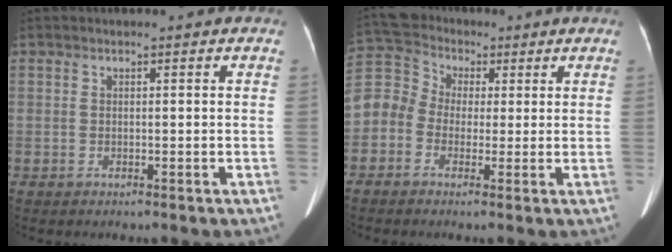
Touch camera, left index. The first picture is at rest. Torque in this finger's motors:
{"motor_torque": [0.25, 0.19, 0.24, 0.05]}